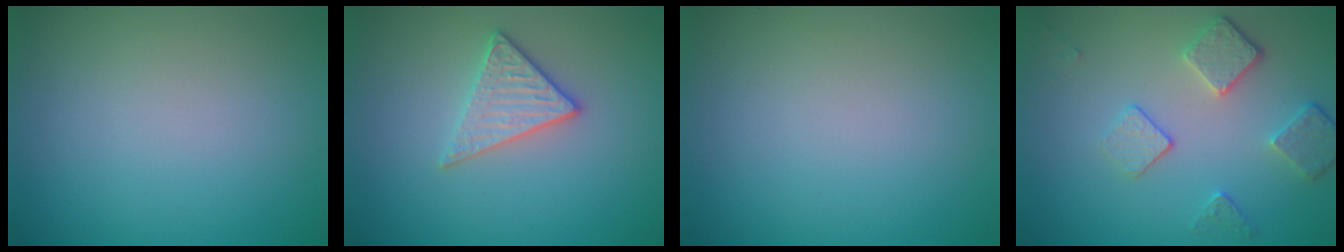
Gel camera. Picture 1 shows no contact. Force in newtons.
{"total": 2.7, "press": 2.5, "slide": 1.1}
{"total": 0.0}
{"total": 3.7, "press": 2.9, "slide": 2.3}